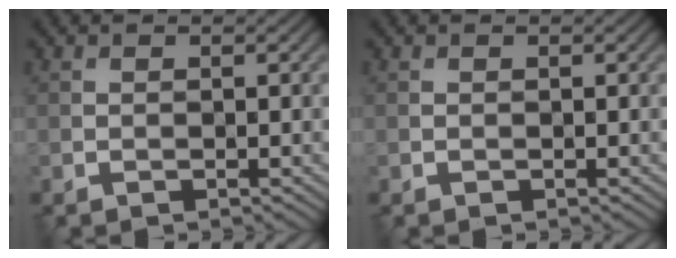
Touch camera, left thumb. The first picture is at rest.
{"total": 0.0}